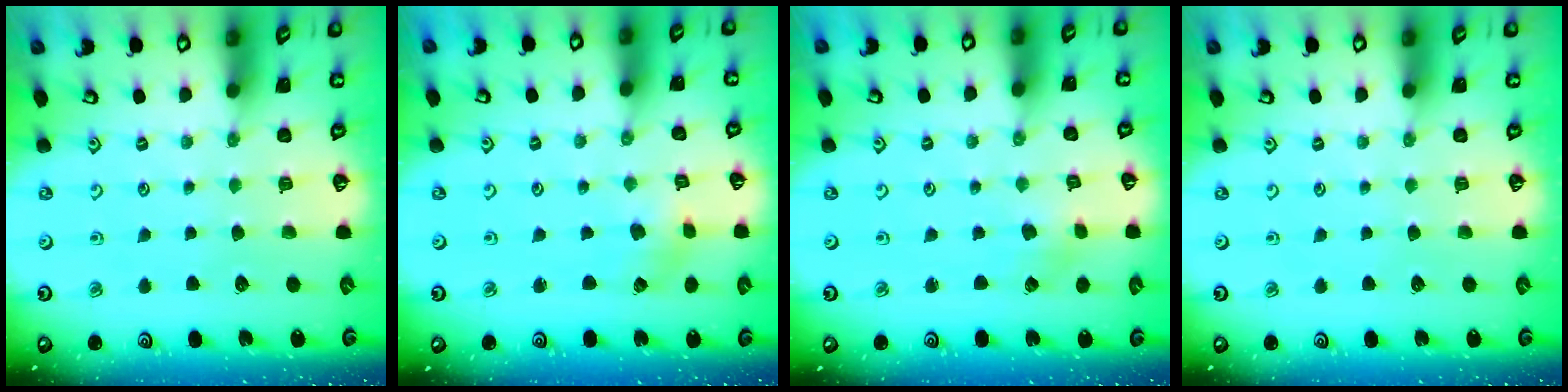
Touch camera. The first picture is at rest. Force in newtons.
{"total": 1.4, "press": 1.4, "slide": 0.1}
{"total": 0.8, "press": 0.8, "slide": 0.2}
{"total": 0.0}